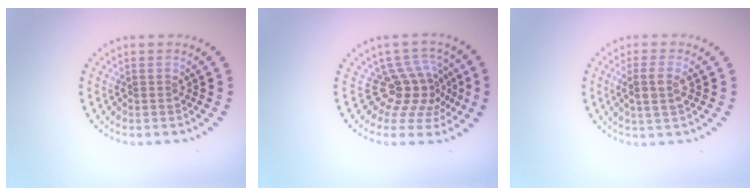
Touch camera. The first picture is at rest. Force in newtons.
{"total": 3.9, "press": 2.8, "slide": 2.8}
{"total": 2.5, "press": 2.2, "slide": 1.0}